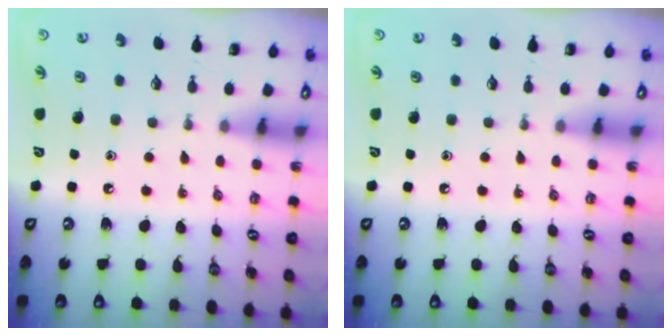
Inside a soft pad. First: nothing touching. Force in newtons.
{"total": 0.0}